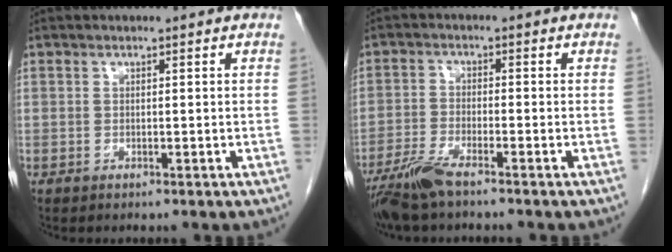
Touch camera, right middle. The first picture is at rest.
{"total": 5.4, "force": [-4.3, 0.4, 3.2], "torque": [-0.075, -0.015, -0.087]}